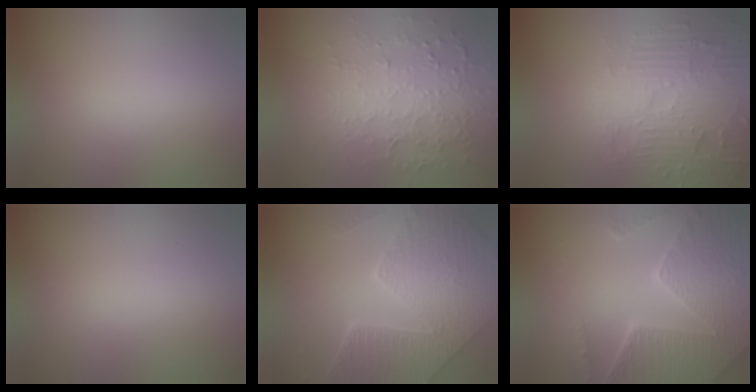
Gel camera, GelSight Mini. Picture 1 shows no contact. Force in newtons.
{"total": 3.5, "press": 3.2, "slide": 1.4}
{"total": 4.6, "press": 4.4, "slide": 1.2}
{"total": 0.0}
{"total": 9.2, "press": 6.6, "slide": 6.4}
{"total": 7.8, "press": 5.6, "slide": 5.4}